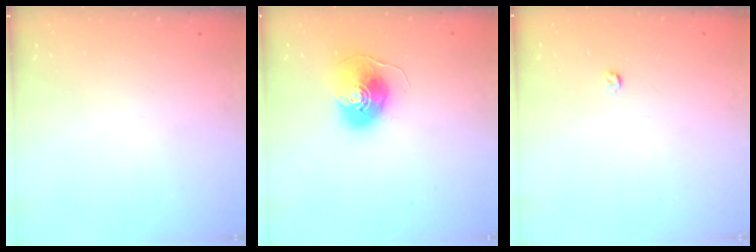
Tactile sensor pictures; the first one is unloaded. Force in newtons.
{"total": 8.9, "press": 8.9, "slide": 0.8}
{"total": 3.1, "press": 3.1, "slide": 0.5}